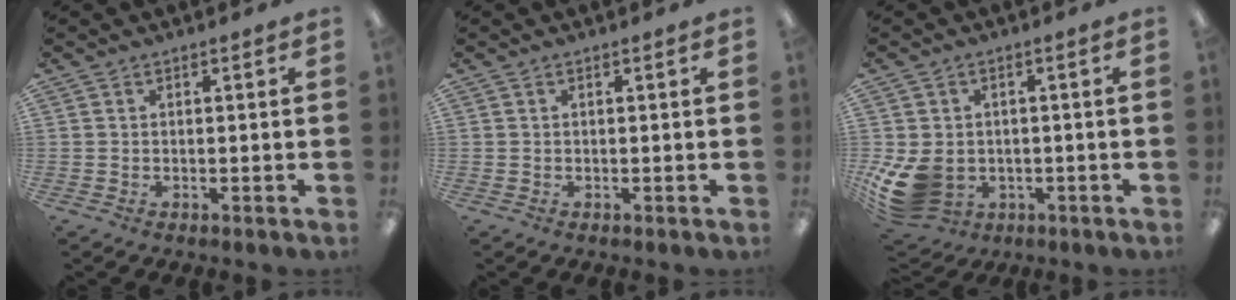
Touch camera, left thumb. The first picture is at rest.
{"total": 0.0}
{"total": 10.4, "force": [-2.4, 8.0, 6.1], "torque": [-0.145, 0.006, -0.039]}